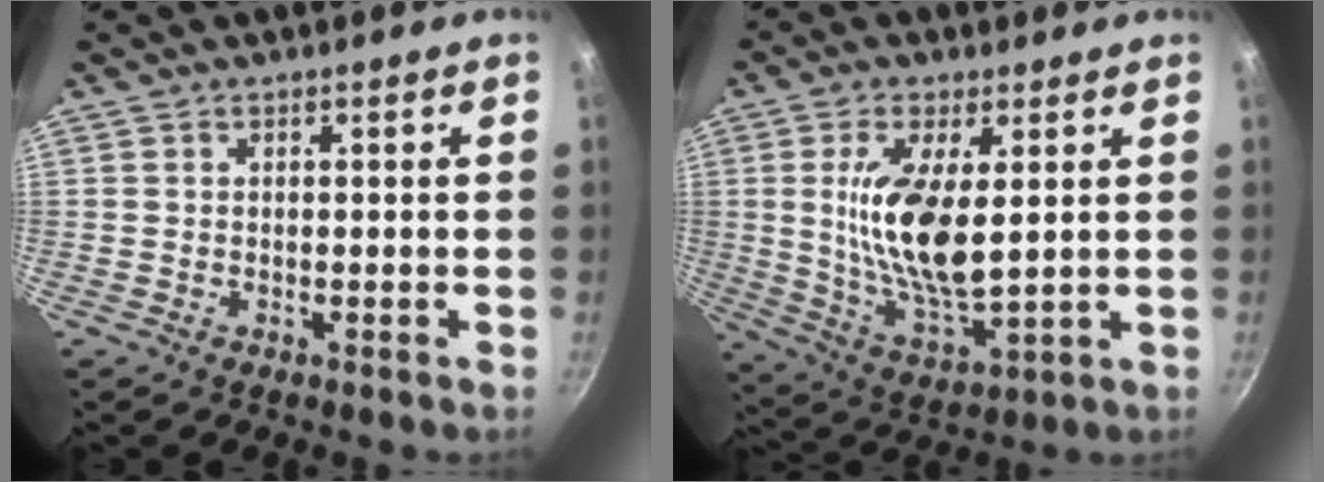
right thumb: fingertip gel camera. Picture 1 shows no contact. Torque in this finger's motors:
{"motor_torque": [2.03, 2.22, 1.79, -0.45, 0.25]}